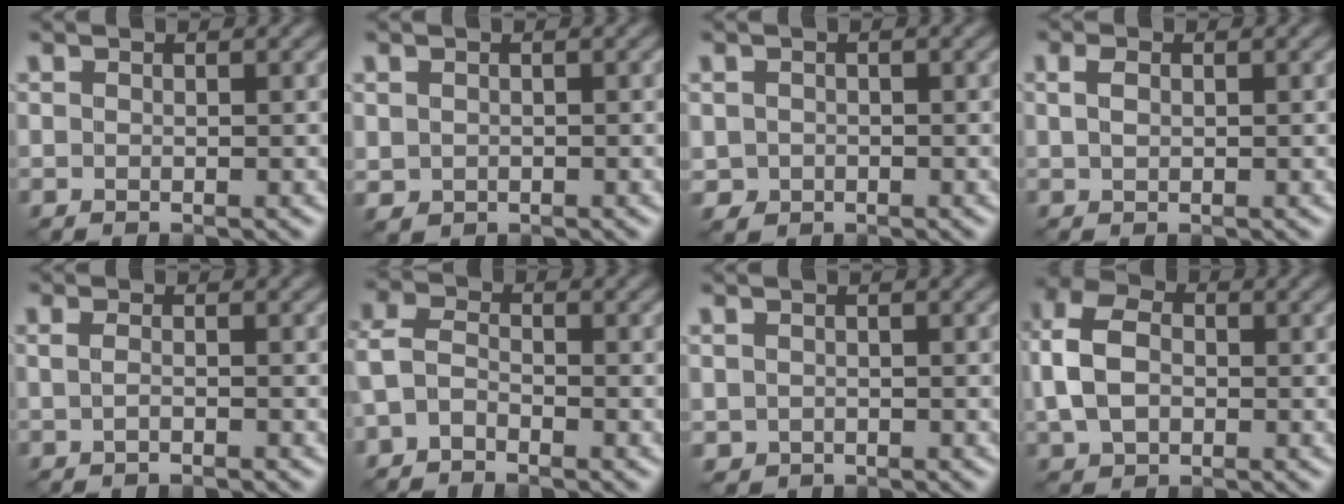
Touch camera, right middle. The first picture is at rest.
{"total": 1.1, "force": [-0.1, 1.0, 0.5], "torque": [-0.016, -0.003, 0.002]}
{"total": 1.5, "force": [-0.4, 1.4, 0.5], "torque": [-0.016, -0.003, -0.004]}
{"total": 1.5, "force": [0.4, 0.9, 1.2], "torque": [-0.032, 0.004, 0.009]}
{"total": 0.9, "force": [-0.3, 0.1, 0.9], "torque": [-0.027, 0.000, -0.007]}
{"total": 2.7, "force": [-1.6, 1.5, 1.5], "torque": [-0.043, 0.006, -0.044]}
{"total": 1.0, "force": [-0.3, 0.8, 0.4], "torque": [-0.013, -0.004, -0.003]}
{"total": 6.5, "force": [0.0, 4.7, 4.5], "torque": [-0.121, 0.013, -0.009]}